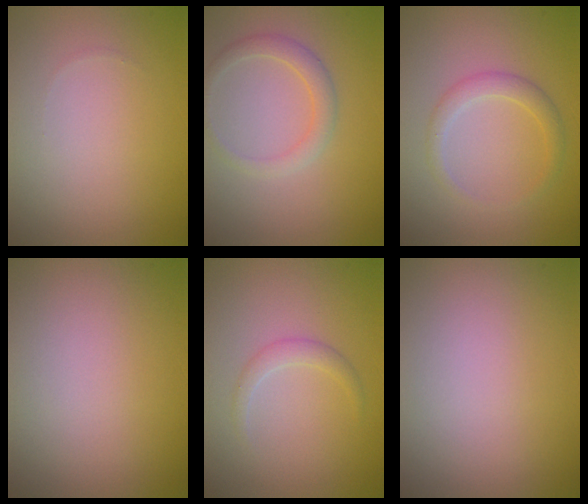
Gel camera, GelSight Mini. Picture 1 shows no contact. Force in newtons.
{"total": 1.9, "press": 1.9, "slide": 0.1}
{"total": 1.9, "press": 1.9, "slide": 0.2}
{"total": 0.0}
{"total": 1.2, "press": 1.2, "slide": 0.0}
{"total": 0.0}